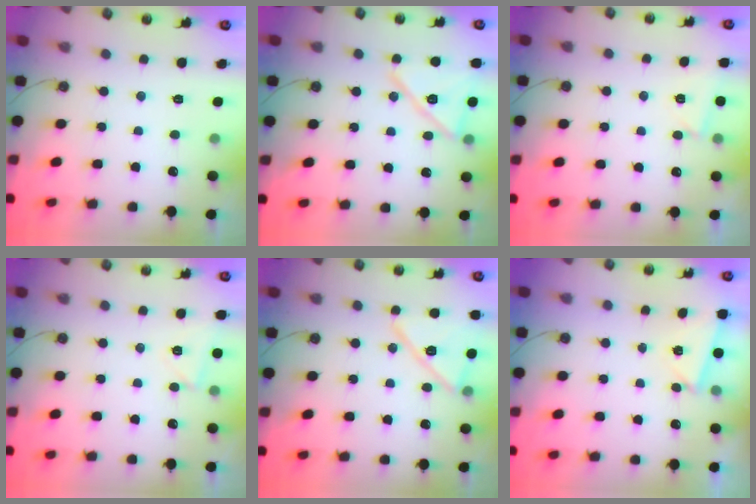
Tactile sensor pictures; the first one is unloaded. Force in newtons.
{"total": 15.5, "press": 13.2, "slide": 8.3}
{"total": 2.7, "press": 2.4, "slide": 1.2}
{"total": 4.2, "press": 3.5, "slide": 2.4}
{"total": 13.6, "press": 13.6, "slide": 0.7}
{"total": 2.2, "press": 2.2, "slide": 0.2}